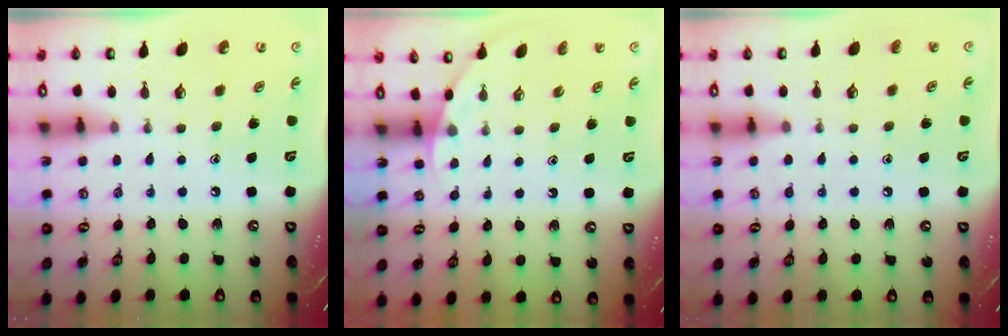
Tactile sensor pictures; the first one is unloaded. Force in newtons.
{"total": 2.6, "press": 2.6, "slide": 0.1}
{"total": 4.7, "press": 4.7, "slide": 0.5}